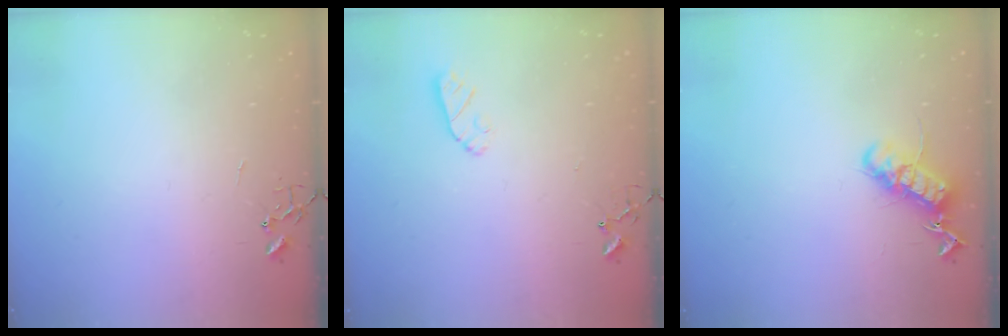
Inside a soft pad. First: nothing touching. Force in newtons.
{"total": 6.0, "press": 6.0, "slide": 0.3}
{"total": 13.8, "press": 13.8, "slide": 0.7}